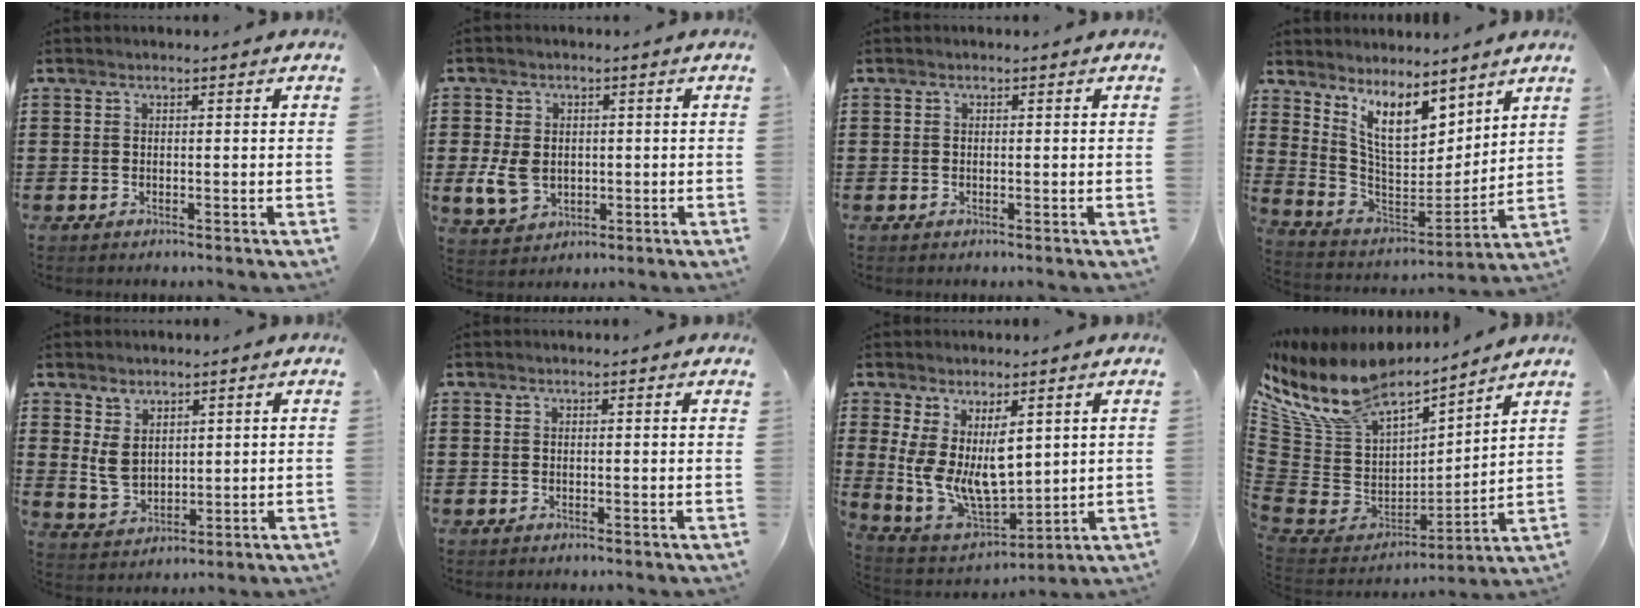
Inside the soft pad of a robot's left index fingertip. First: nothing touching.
{"total": 5.8, "force": [-0.4, 4.6, 3.5], "torque": [-0.091, 0.004, -0.008]}
{"total": 0.0}
{"total": 10.0, "force": [7.0, 3.8, 6.0], "torque": [-0.142, -0.032, 0.131]}
{"total": 4.5, "force": [2.0, 3.4, 2.3], "torque": [-0.056, 0.007, 0.039]}
{"total": 0.0}
{"total": 9.8, "force": [2.7, 5.2, 7.8], "torque": [-0.169, -0.023, 0.053]}
{"total": 11.5, "force": [8.4, 5.2, 5.8], "torque": [-0.165, -0.062, 0.147]}